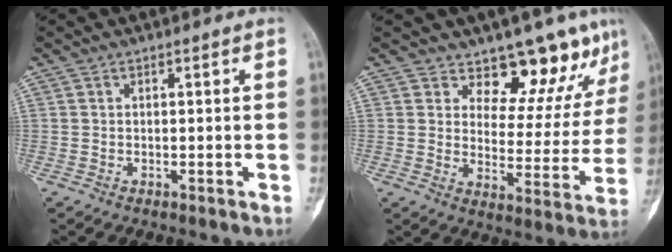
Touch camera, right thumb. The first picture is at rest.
{"total": 12.4, "force": [10.0, 5.5, 4.7], "torque": [-0.017, -0.076, 0.126]}